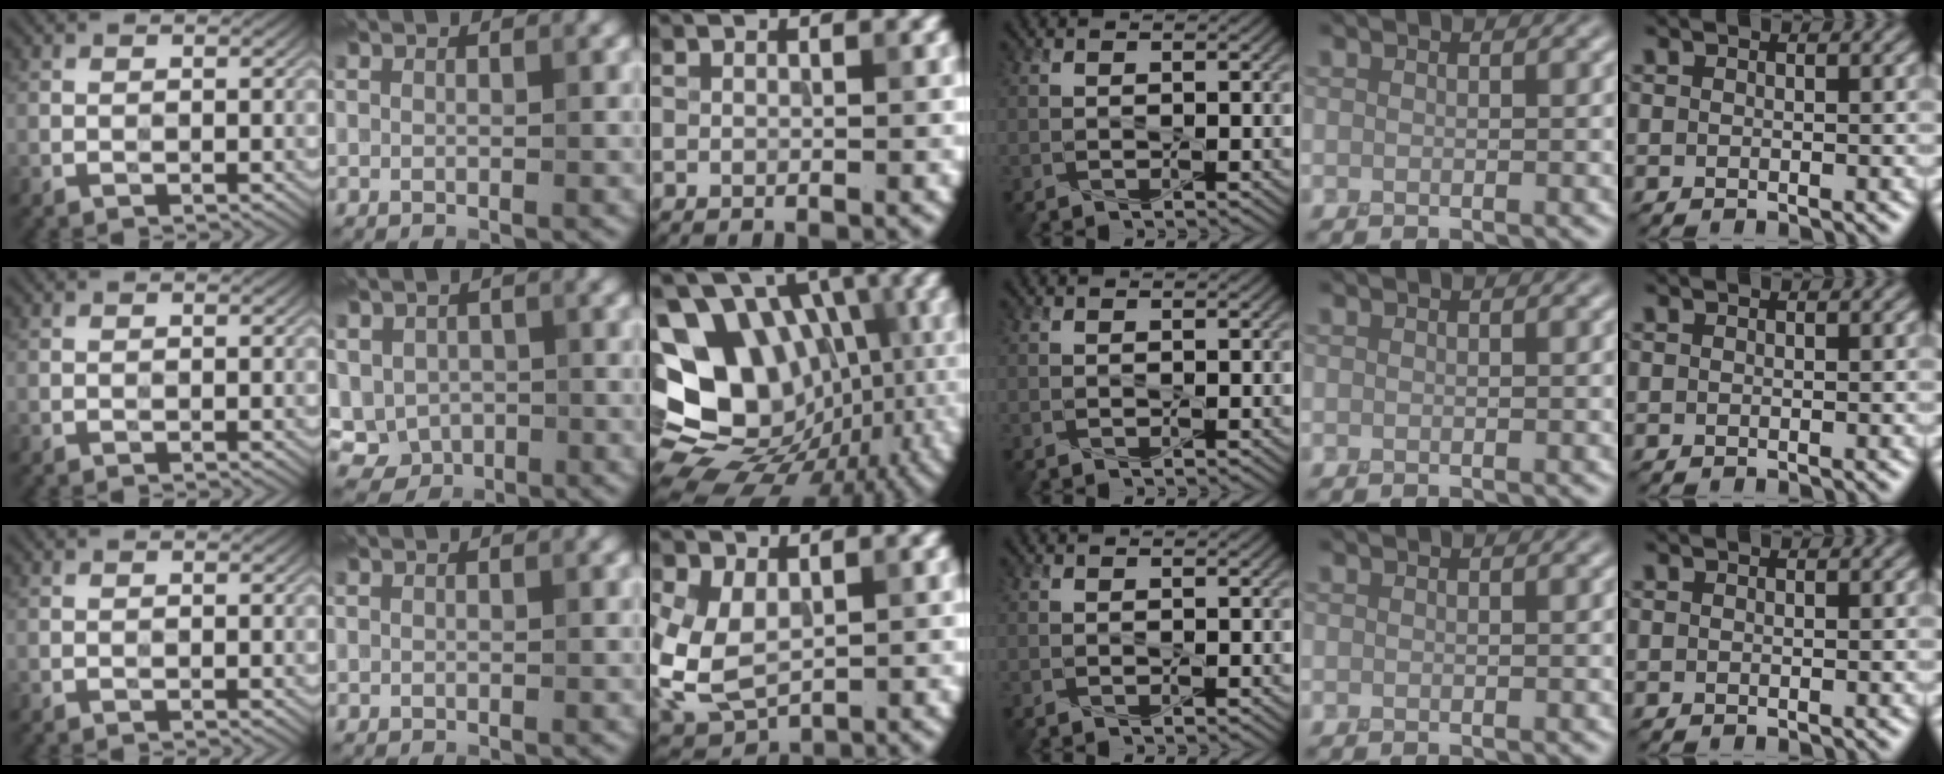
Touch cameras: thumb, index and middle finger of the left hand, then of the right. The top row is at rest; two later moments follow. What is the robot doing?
{"motion": "press", "object": "stapler"}